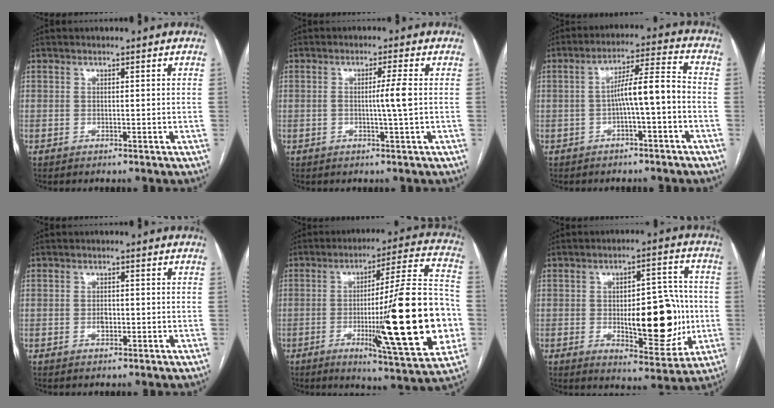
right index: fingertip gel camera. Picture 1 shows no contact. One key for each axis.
{"total": 3.5, "fx": -0.2, "fy": -0.9, "fz": 3.4, "tx": -0.058, "ty": -0.003, "tz": -0.004}
{"total": 7.5, "fx": -1.6, "fy": 0.4, "fz": 7.3, "tx": -0.119, "ty": 0.027, "tz": -0.025}
{"total": 1.5, "fx": -0.4, "fy": 0.9, "fz": 1.2, "tx": -0.023, "ty": 0.001, "tz": -0.005}
{"total": 25.8, "fx": -4.9, "fy": 1.4, "fz": 25.3, "tx": -0.336, "ty": -0.005, "tz": -0.075}
{"total": 15.1, "fx": -1.6, "fy": 5.6, "fz": 14.0, "tx": -0.185, "ty": 0.011, "tz": -0.012}